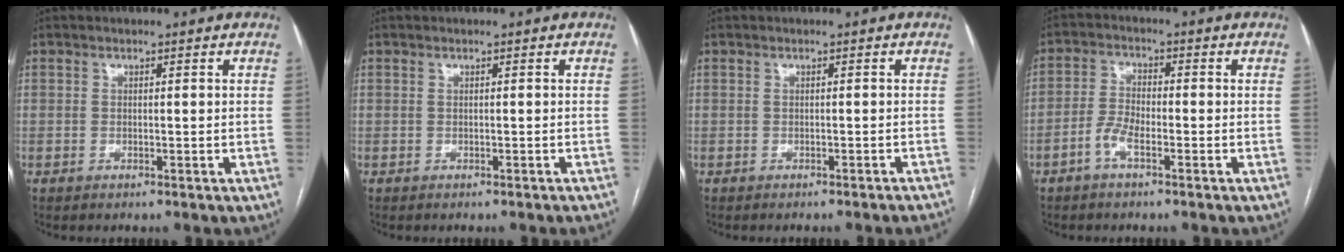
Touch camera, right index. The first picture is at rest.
{"total": 1.6, "force": [-1.3, -0.2, 0.8], "torque": [-0.012, 0.006, -0.014]}
{"total": 5.1, "force": [-4.7, -0.7, 1.7], "torque": [-0.009, -0.015, -0.052]}
{"total": 3.9, "force": [-2.2, 1.1, 3.0], "torque": [-0.067, 0.006, -0.044]}